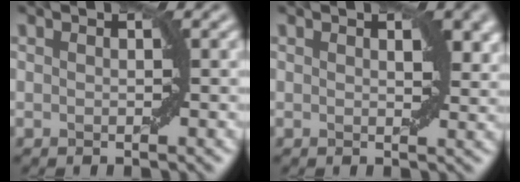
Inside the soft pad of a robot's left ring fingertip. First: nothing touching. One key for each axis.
{"total": 2.6, "fx": 1.1, "fy": 1.1, "fz": 2.1, "tx": -0.024, "ty": 0.000, "tz": 0.022}